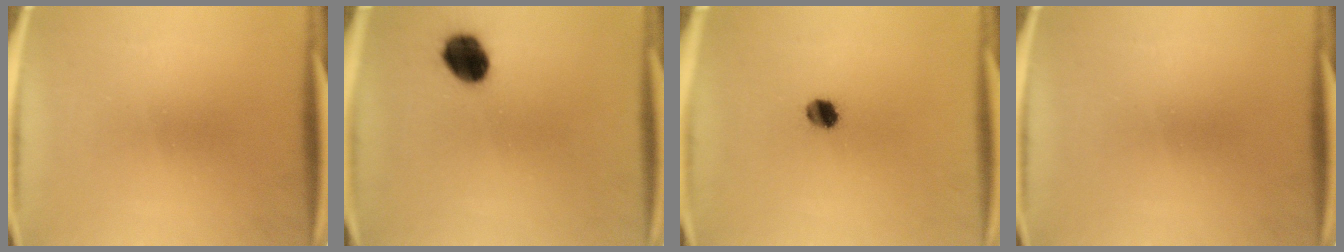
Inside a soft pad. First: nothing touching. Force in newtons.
{"total": 8.5}
{"total": 3.9}
{"total": 0.0}